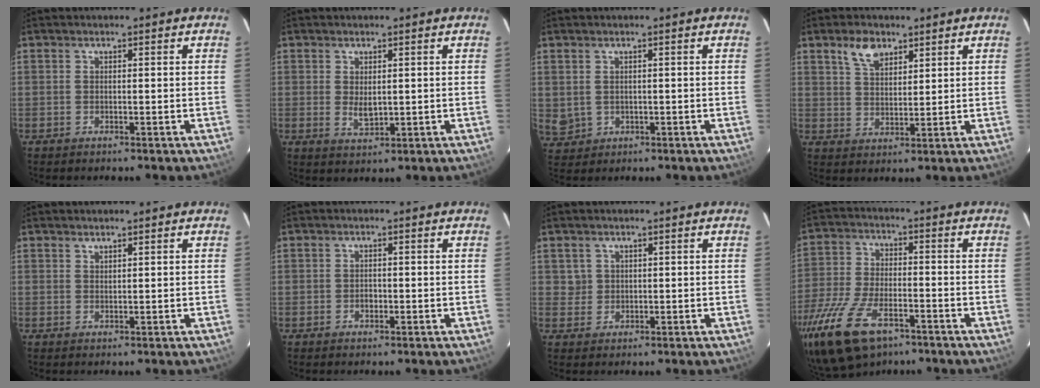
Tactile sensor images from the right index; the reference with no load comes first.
{"total": 3.0, "force": [0.3, 1.6, 2.5], "torque": [-0.044, -0.005, 0.009]}
{"total": 3.4, "force": [0.4, 3.1, 1.5], "torque": [-0.036, 0.002, 0.025]}
{"total": 5.7, "force": [3.6, 3.1, 3.1], "torque": [-0.051, 0.009, 0.068]}
{"total": 0.8, "force": [0.8, 0.1, 0.2], "torque": [-0.004, 0.000, 0.015]}
{"total": 1.1, "force": [-0.4, 0.9, 0.5], "torque": [-0.009, 0.003, -0.005]}
{"total": 2.0, "force": [0.7, 1.9, -0.1], "torque": [0.010, 0.009, 0.013]}
{"total": 16.9, "force": [-10.4, 8.2, 10.5], "torque": [-0.241, -0.033, -0.193]}